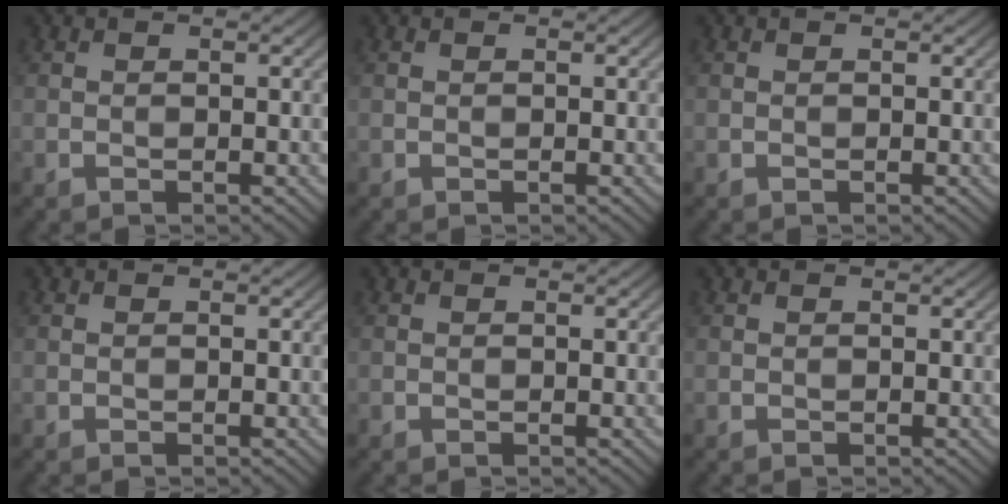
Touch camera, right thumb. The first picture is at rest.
{"total": 0.0}
{"total": 0.0}
{"total": 0.0}
{"total": 0.0}
{"total": 0.0}